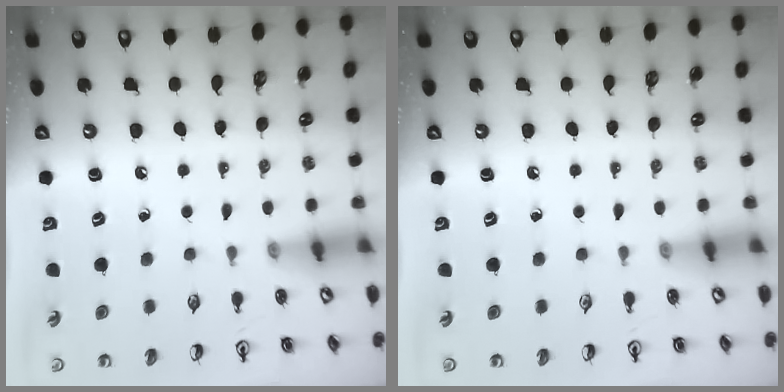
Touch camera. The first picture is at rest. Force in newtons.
{"total": 0.0}